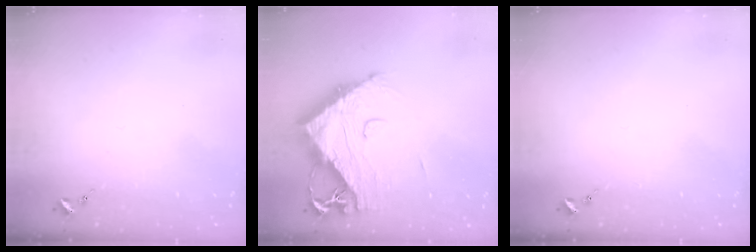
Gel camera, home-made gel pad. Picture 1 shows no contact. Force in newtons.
{"total": 15.8, "press": 15.7, "slide": 1.7}
{"total": 0.0}